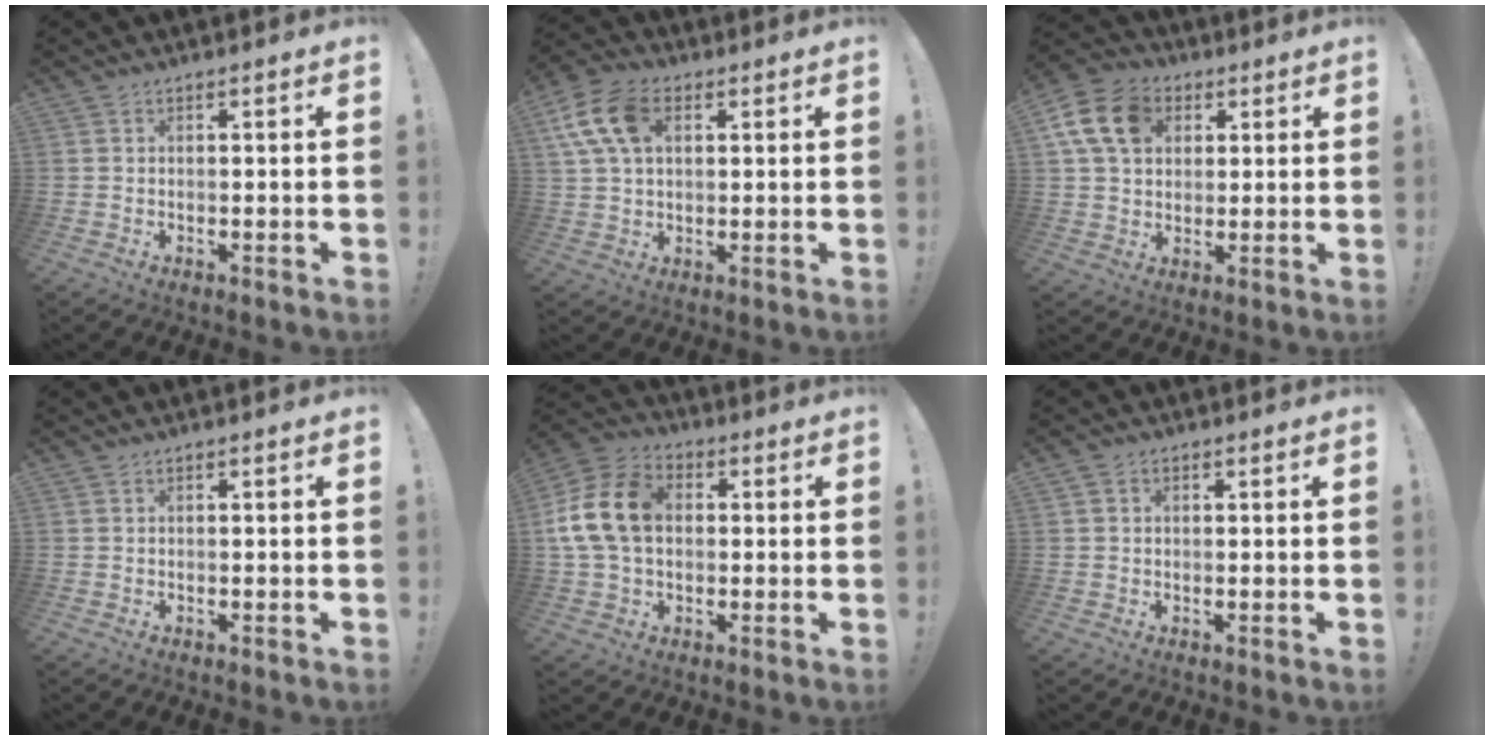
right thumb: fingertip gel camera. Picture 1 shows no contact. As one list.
[{"total": 13.4, "force": [4.1, 8.8, 9.1], "torque": [-0.176, 0.004, 0.080]}, {"total": 14.8, "force": [5.0, 11.3, 8.1], "torque": [-0.131, -0.005, 0.101]}, {"total": 0.0}, {"total": 16.1, "force": [1.9, 11.8, 10.8], "torque": [-0.200, 0.011, 0.038]}, {"total": 1.2, "force": [0.2, 1.1, 0.6], "torque": [-0.003, 0.000, 0.002]}]